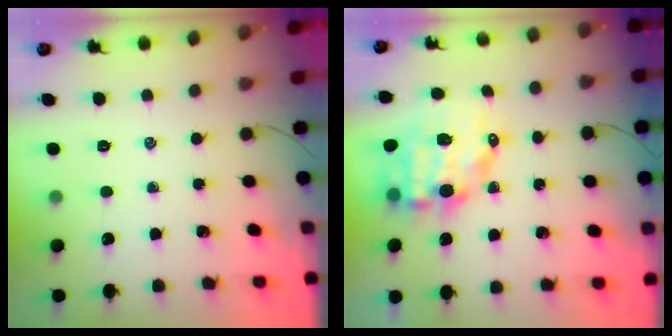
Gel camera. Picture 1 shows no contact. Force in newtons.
{"total": 13.0, "press": 12.7, "slide": 2.9}